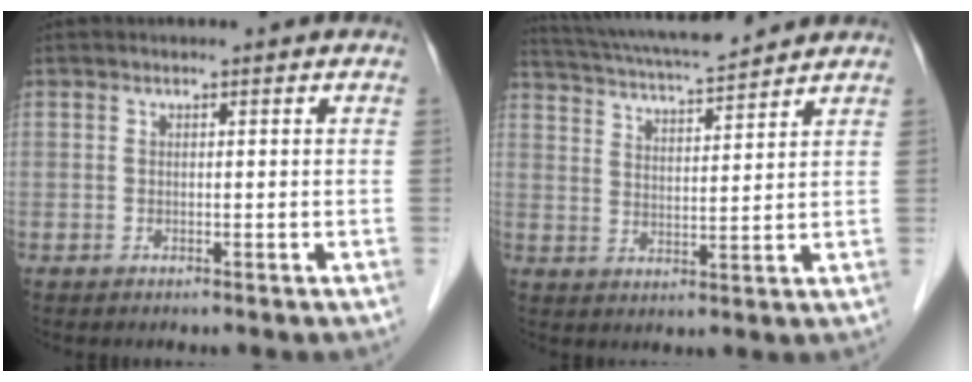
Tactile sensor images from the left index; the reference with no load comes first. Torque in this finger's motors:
{"motor_torque": [0.86, -1.02, 0.31, 0.07]}